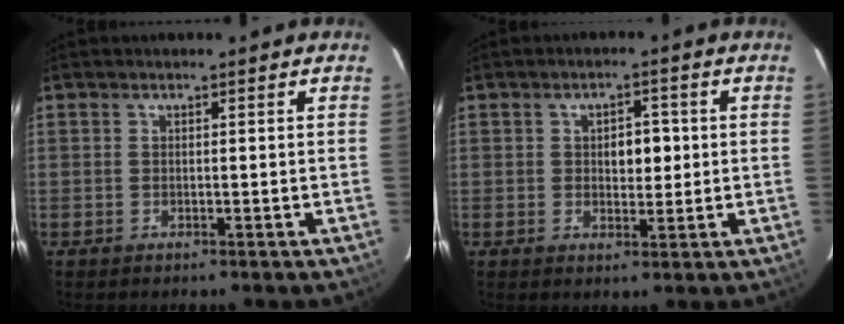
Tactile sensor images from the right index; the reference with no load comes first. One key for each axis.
{"total": 4.0, "fx": 0.4, "fy": 2.2, "fz": 3.3, "tx": -0.046, "ty": 0.005, "tz": 0.011}